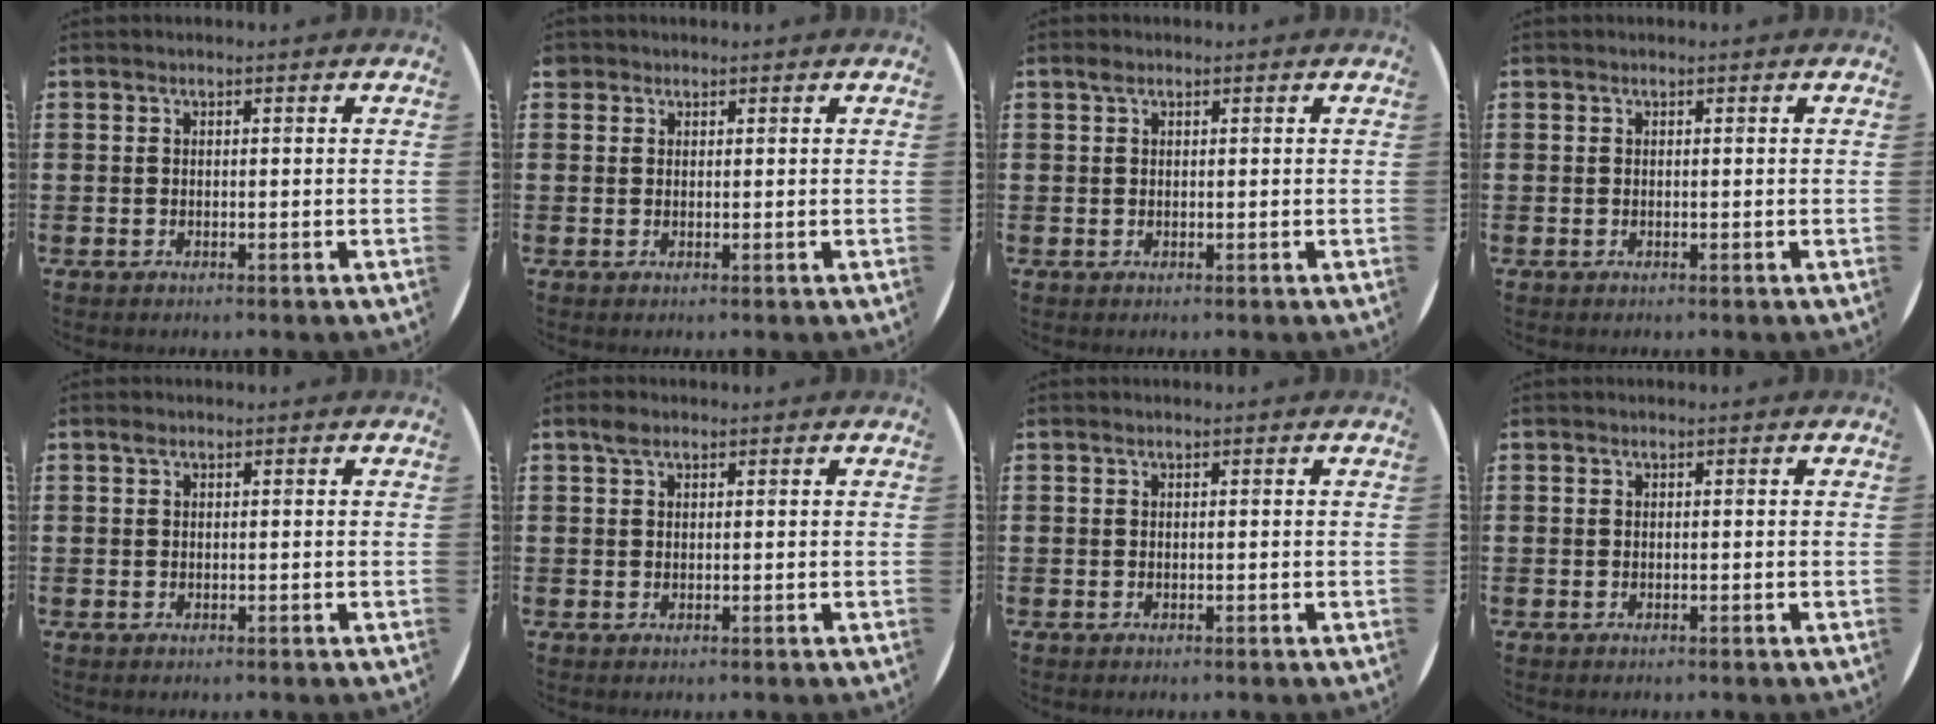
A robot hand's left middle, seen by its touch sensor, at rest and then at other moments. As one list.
[{"total": 0.8, "force": [0.7, 0.4, 0.0], "torque": [0.000, 0.003, 0.014]}, {"total": 0.9, "force": [0.6, 0.6, 0.4], "torque": [-0.001, 0.001, 0.009]}, {"total": 0.0}, {"total": 0.6, "force": [0.4, 0.4, 0.2], "torque": [0.002, -0.001, 0.006]}, {"total": 1.7, "force": [1.2, 1.0, 0.8], "torque": [-0.010, 0.002, 0.021]}, {"total": 0.0}, {"total": 0.0}]